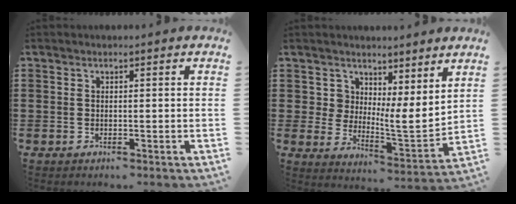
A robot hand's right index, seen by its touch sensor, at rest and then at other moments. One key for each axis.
{"total": 5.7, "fx": 4.7, "fy": 2.8, "fz": 1.9, "tx": -0.046, "ty": -0.033, "tz": 0.085}